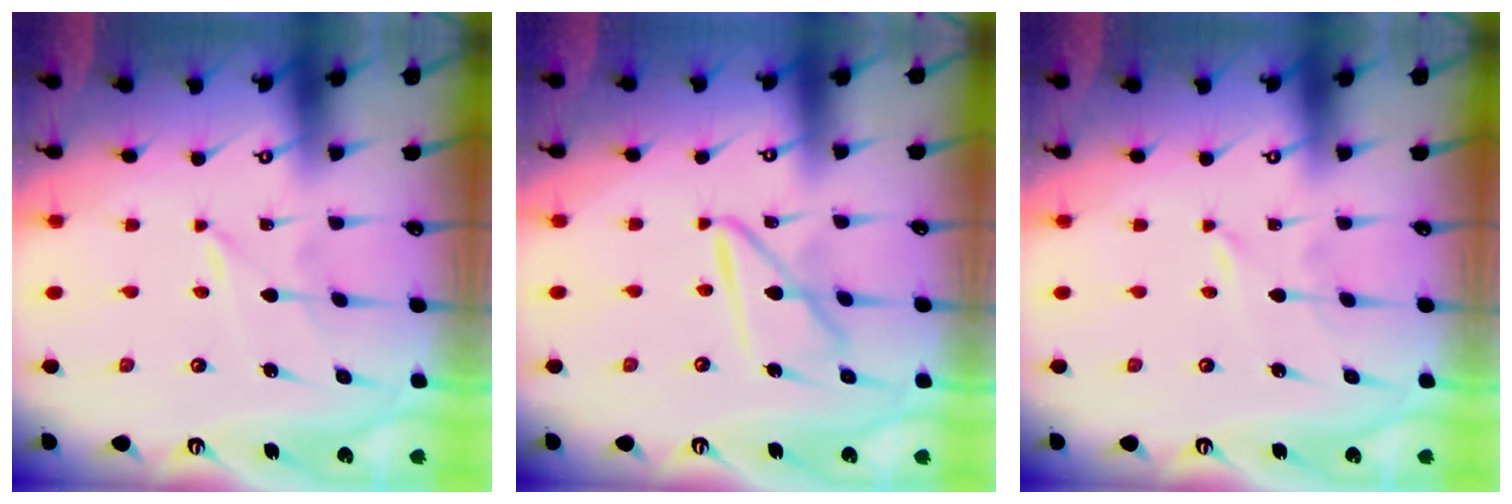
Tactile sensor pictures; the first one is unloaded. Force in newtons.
{"total": 11.2, "press": 11.1, "slide": 1.2}
{"total": 0.0}